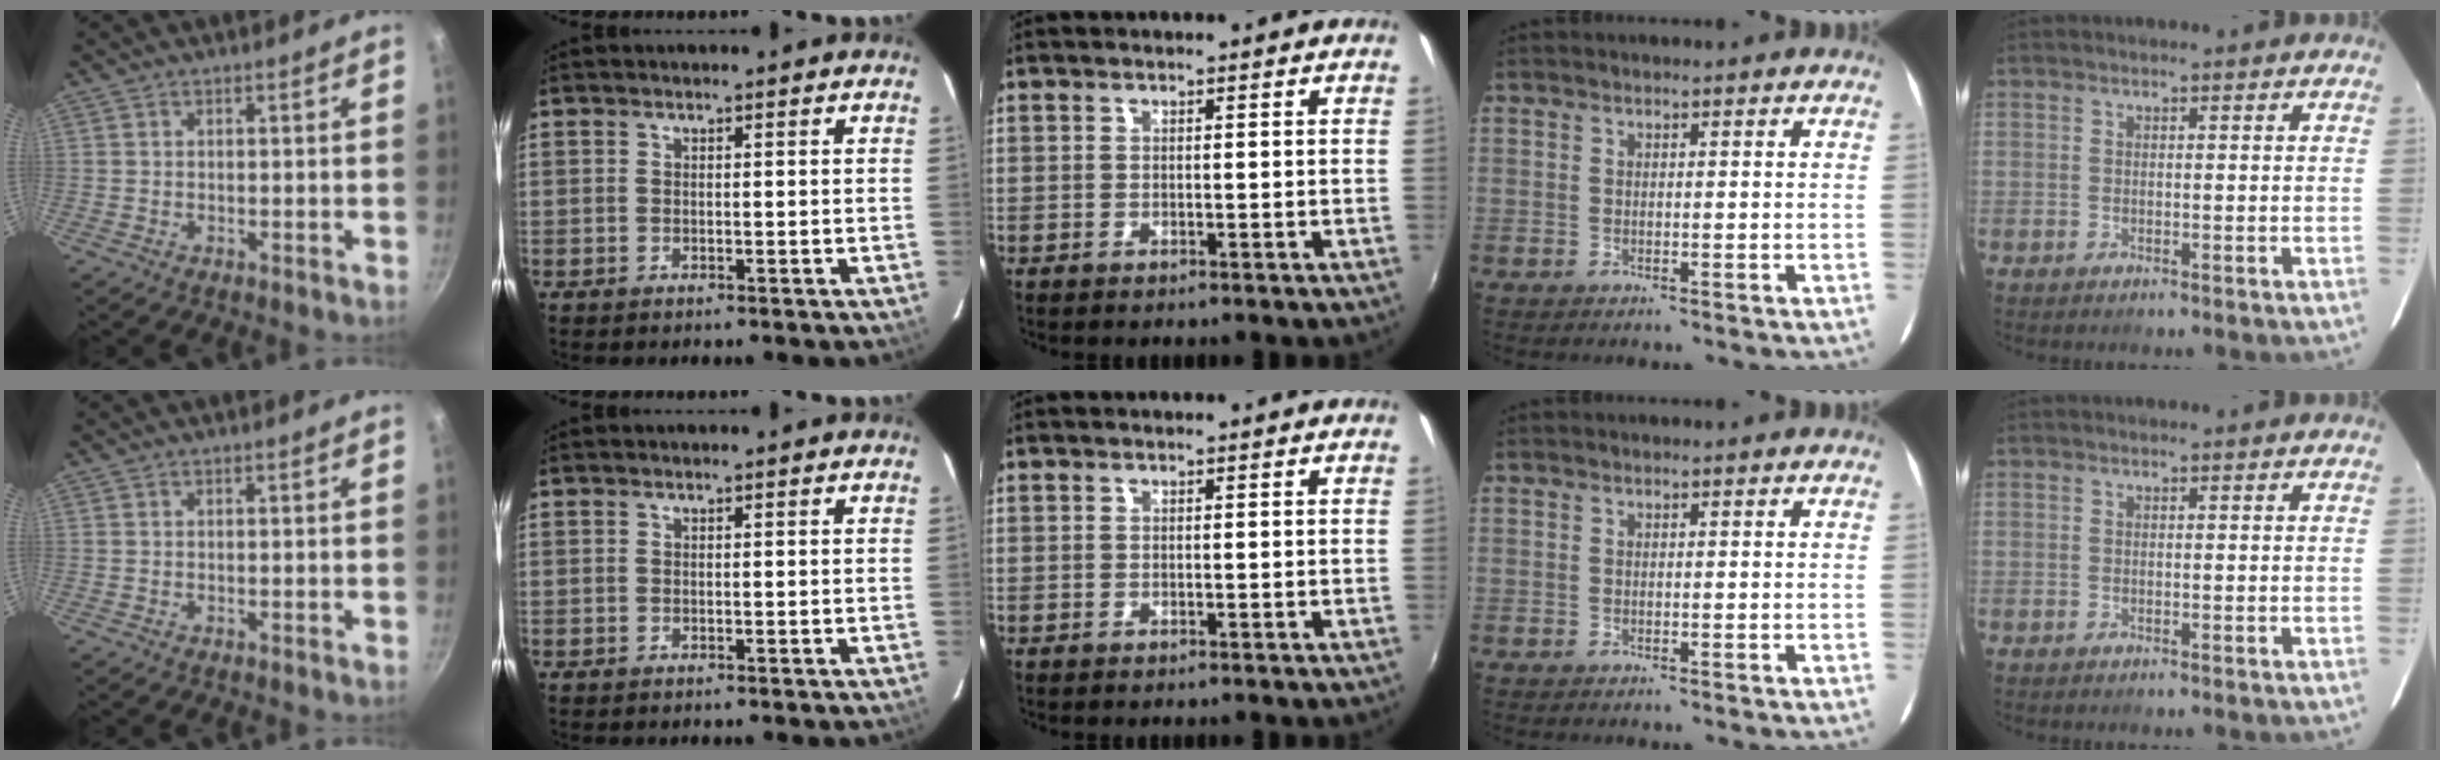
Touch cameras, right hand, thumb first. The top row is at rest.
{}